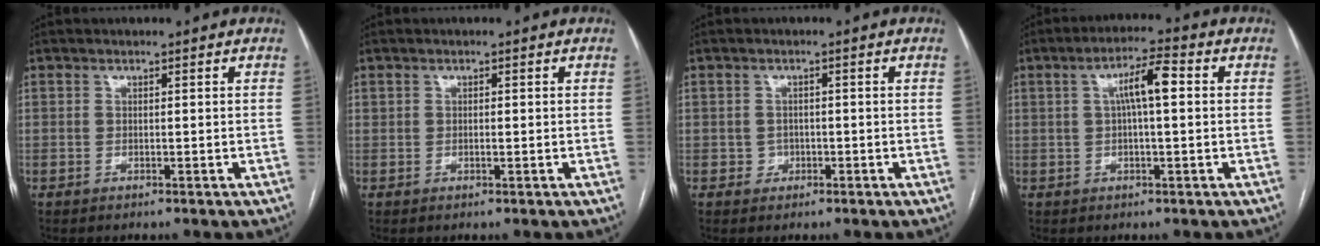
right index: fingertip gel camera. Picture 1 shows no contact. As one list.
[{"total": 0.7, "force": [0.0, 0.4, 0.6], "torque": [-0.015, 0.003, 0.003]}, {"total": 1.6, "force": [-0.6, 1.5, 0.2], "torque": [0.005, 0.007, -0.009]}, {"total": 6.0, "force": [1.0, 0.8, 5.9], "torque": [-0.105, 0.019, 0.016]}]